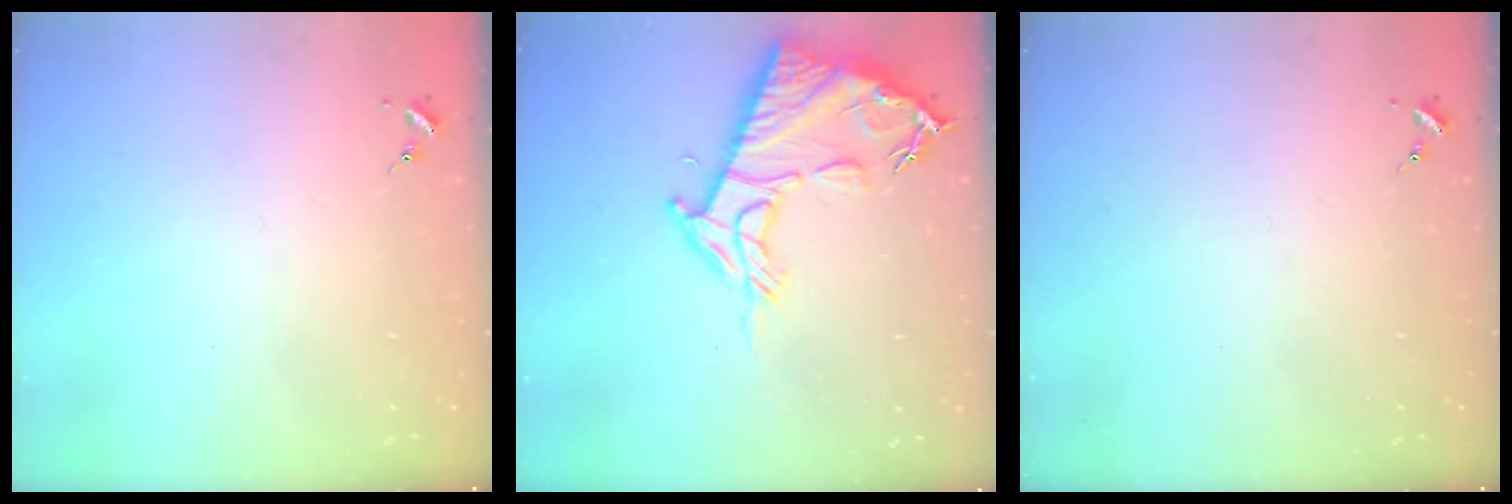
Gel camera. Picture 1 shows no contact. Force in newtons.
{"total": 15.5, "press": 15.5, "slide": 1.2}
{"total": 0.0}